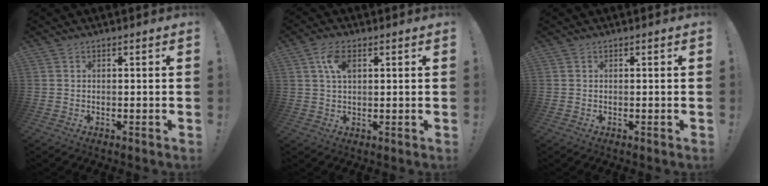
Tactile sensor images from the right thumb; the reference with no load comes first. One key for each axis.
{"total": 6.3, "fx": 2.1, "fy": 3.4, "fz": 4.8, "tx": -0.089, "ty": 0.004, "tz": 0.039}
{"total": 0.0}